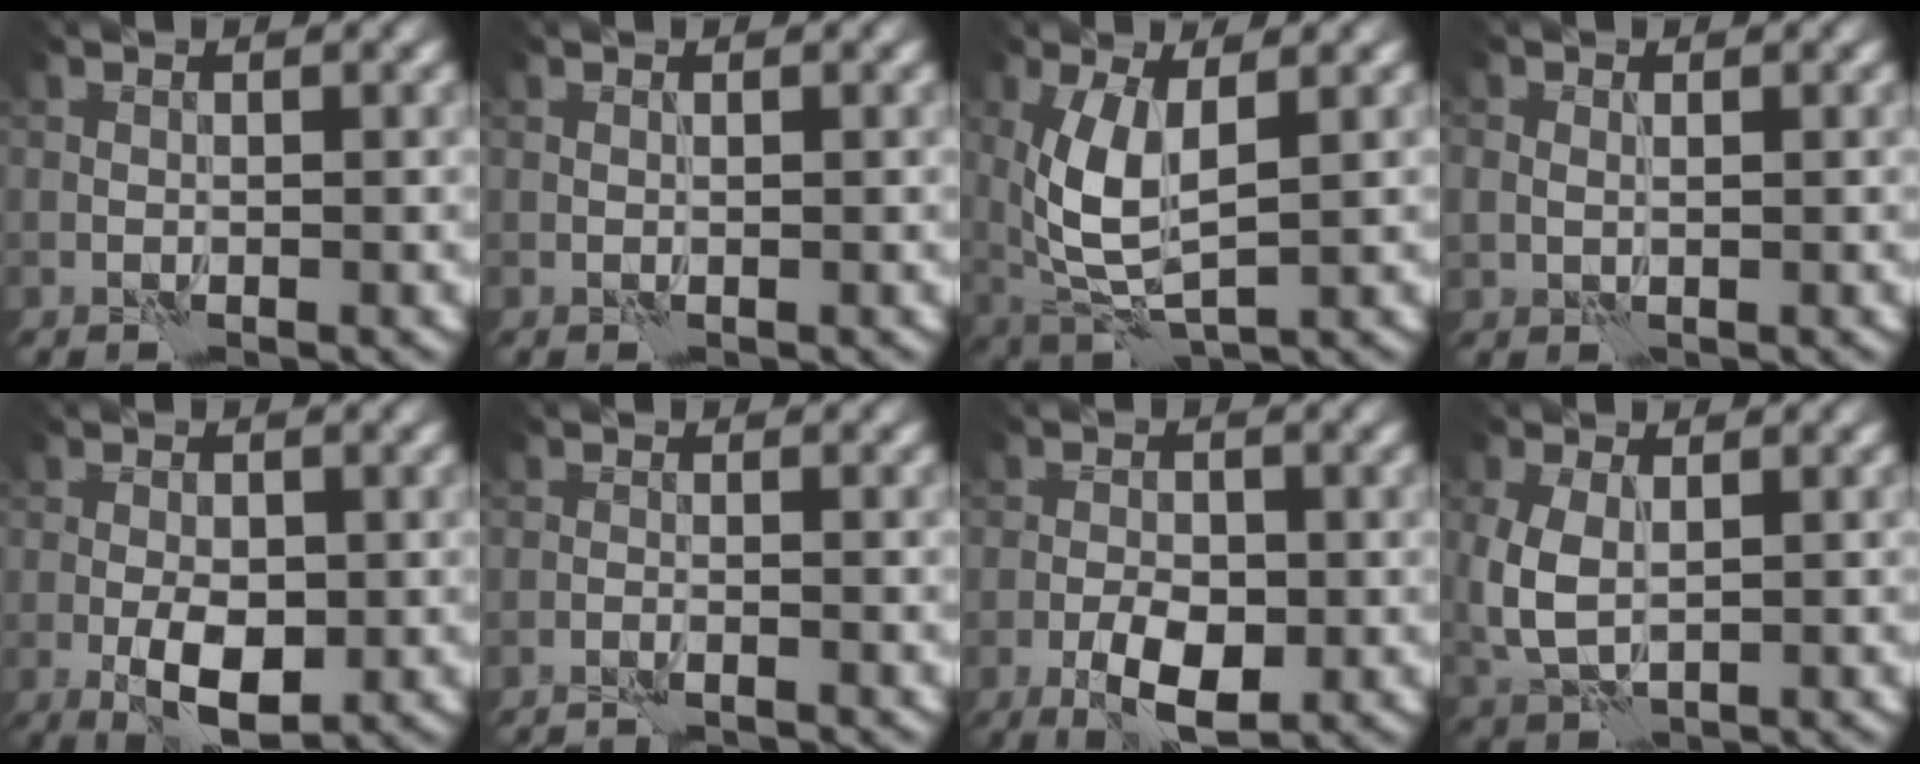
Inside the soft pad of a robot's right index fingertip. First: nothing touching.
{"total": 0.0}
{"total": 5.9, "force": [1.3, 2.3, 5.3], "torque": [-0.125, -0.008, 0.029]}
{"total": 1.3, "force": [0.4, 1.0, 0.8], "torque": [-0.014, 0.000, 0.010]}
{"total": 4.5, "force": [-1.1, 2.1, 3.9], "torque": [-0.067, -0.001, -0.017]}
{"total": 2.9, "force": [-2.8, 0.1, 0.8], "torque": [-0.013, 0.004, -0.042]}
{"total": 4.2, "force": [-1.6, 1.8, 3.4], "torque": [-0.060, 0.000, -0.028]}
{"total": 3.9, "force": [0.6, 2.4, 3.0], "torque": [-0.082, -0.003, 0.016]}